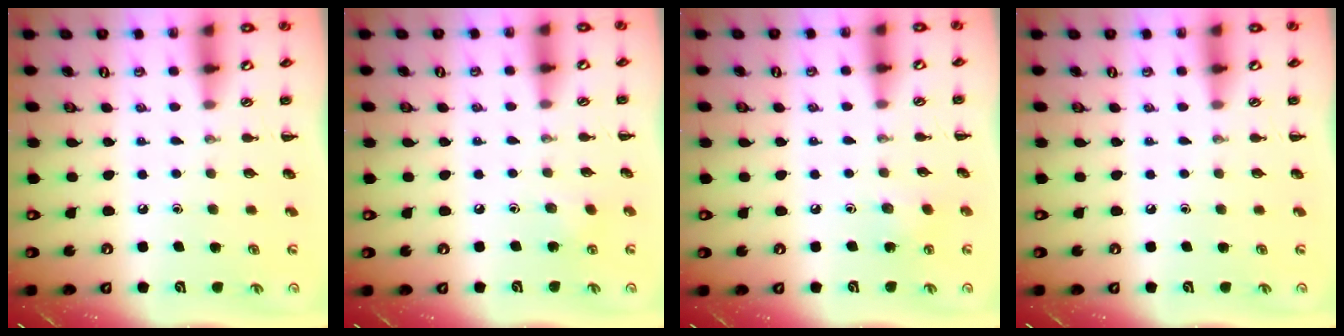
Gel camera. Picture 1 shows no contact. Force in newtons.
{"total": 6.3, "press": 6.1, "slide": 1.6}
{"total": 3.4, "press": 3.2, "slide": 0.9}
{"total": 0.0}